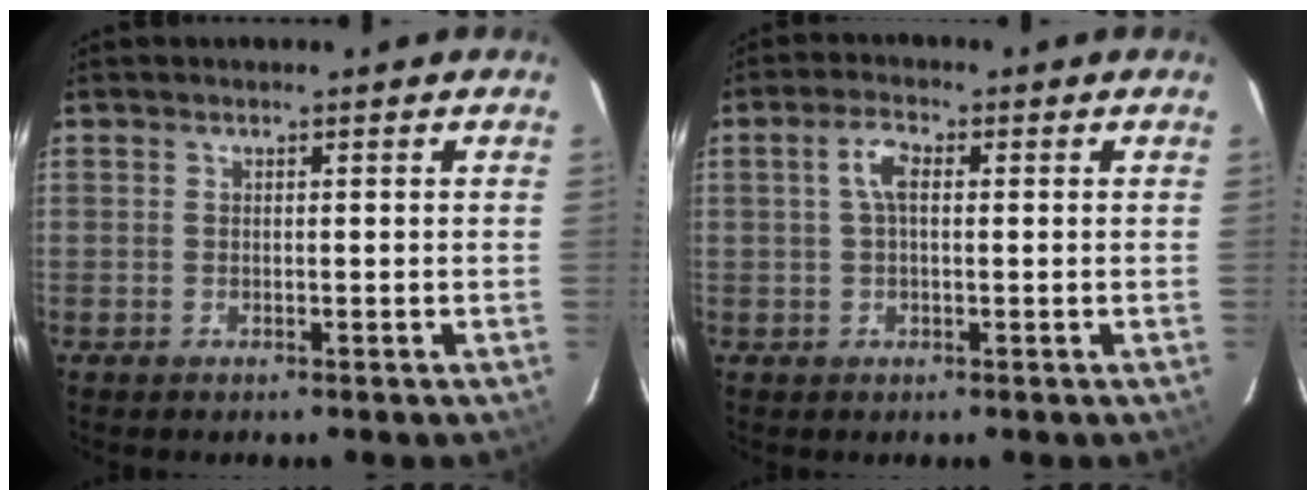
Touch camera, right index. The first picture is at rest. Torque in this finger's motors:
{"motor_torque": [0.39, -0.25, 0.26, 0.07]}